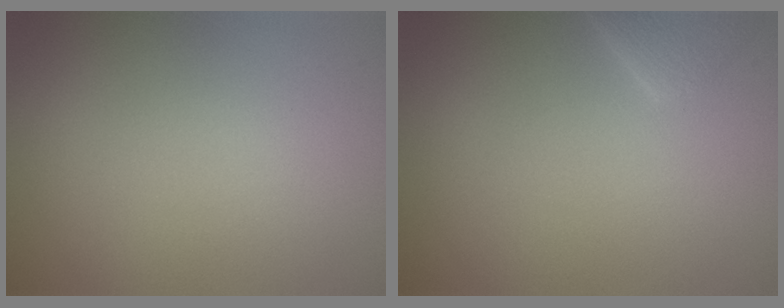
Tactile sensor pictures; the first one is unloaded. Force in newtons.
{"total": 1.6, "press": 1.6, "slide": 0.2}